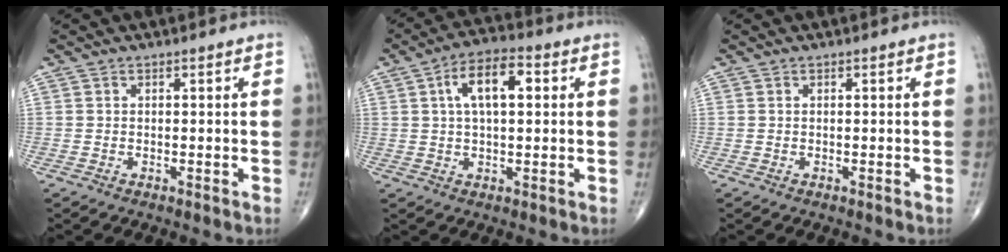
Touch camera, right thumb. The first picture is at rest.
{"total": 9.4, "force": [2.3, 4.3, 8.0], "torque": [-0.133, 0.016, 0.031]}
{"total": 0.0}